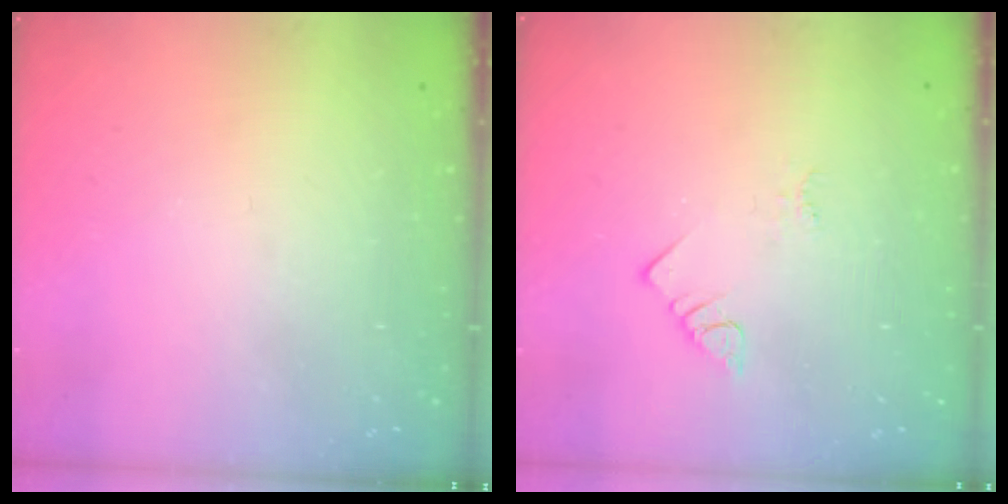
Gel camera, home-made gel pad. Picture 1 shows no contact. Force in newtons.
{"total": 2.0, "press": 2.0, "slide": 0.4}